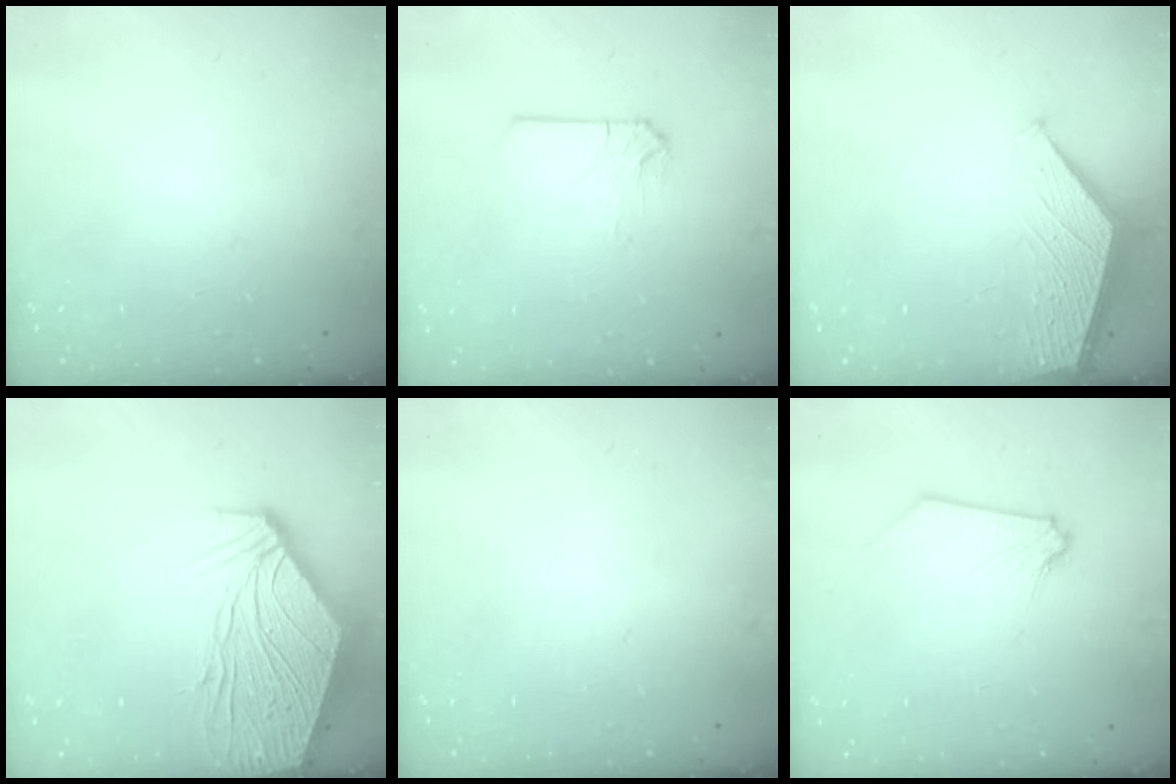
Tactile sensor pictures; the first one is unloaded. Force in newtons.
{"total": 0.0}
{"total": 1.9, "press": 1.9, "slide": 0.2}
{"total": 14.3, "press": 14.2, "slide": 1.8}
{"total": 0.7, "press": 0.7, "slide": 0.1}
{"total": 0.0}